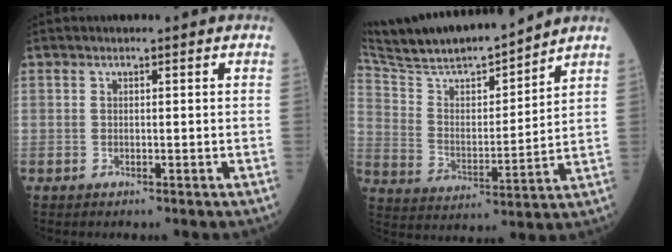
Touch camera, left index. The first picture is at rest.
{"total": 16.8, "force": [15.1, 1.8, 7.1], "torque": [-0.131, 0.000, 0.262]}